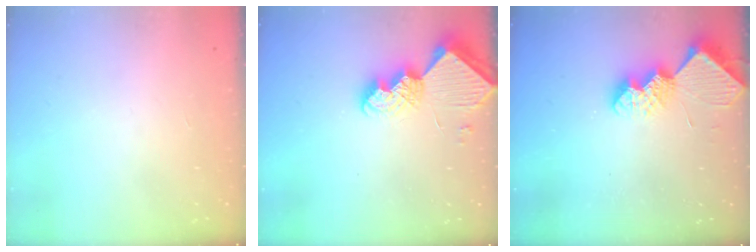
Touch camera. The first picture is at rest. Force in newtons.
{"total": 10.0, "press": 10.0, "slide": 0.8}
{"total": 8.7, "press": 8.7, "slide": 0.6}